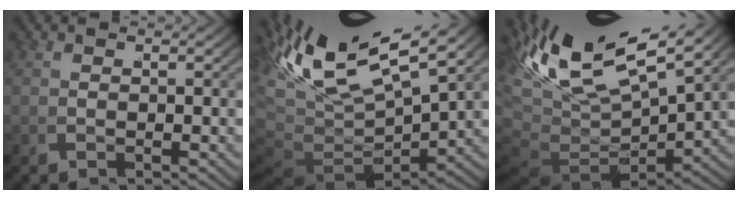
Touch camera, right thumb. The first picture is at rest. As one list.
[{"total": 10.9, "force": [0.3, 6.8, 8.5], "torque": [-0.172, -0.028, 0.018]}, {"total": 10.7, "force": [0.4, 6.7, 8.4], "torque": [-0.177, -0.031, 0.019]}]